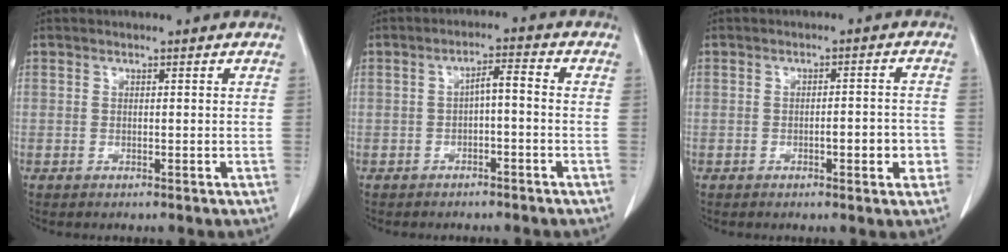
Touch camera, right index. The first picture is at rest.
{"total": 3.3, "force": [-0.8, 0.8, 3.2], "torque": [-0.052, 0.015, -0.010]}
{"total": 4.4, "force": [-1.5, 1.1, 4.0], "torque": [-0.055, 0.005, -0.016]}